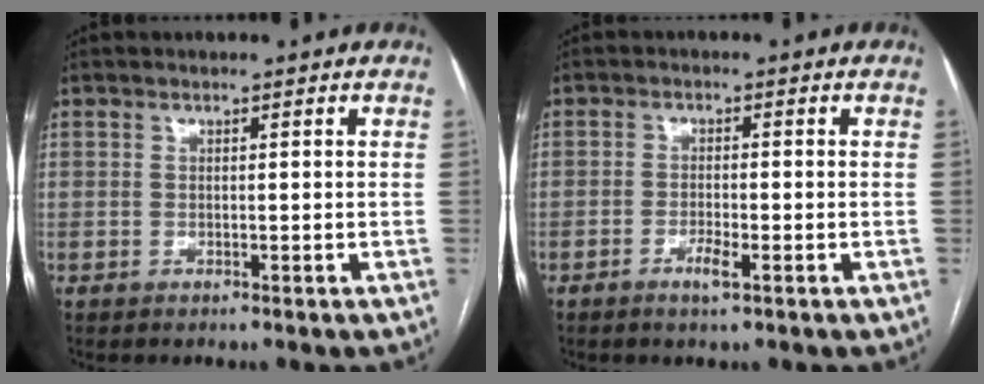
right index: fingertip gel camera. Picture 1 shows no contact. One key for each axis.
{"total": 2.5, "fx": -1.4, "fy": 0.4, "fz": 2.1, "tx": -0.039, "ty": -0.001, "tz": -0.025}